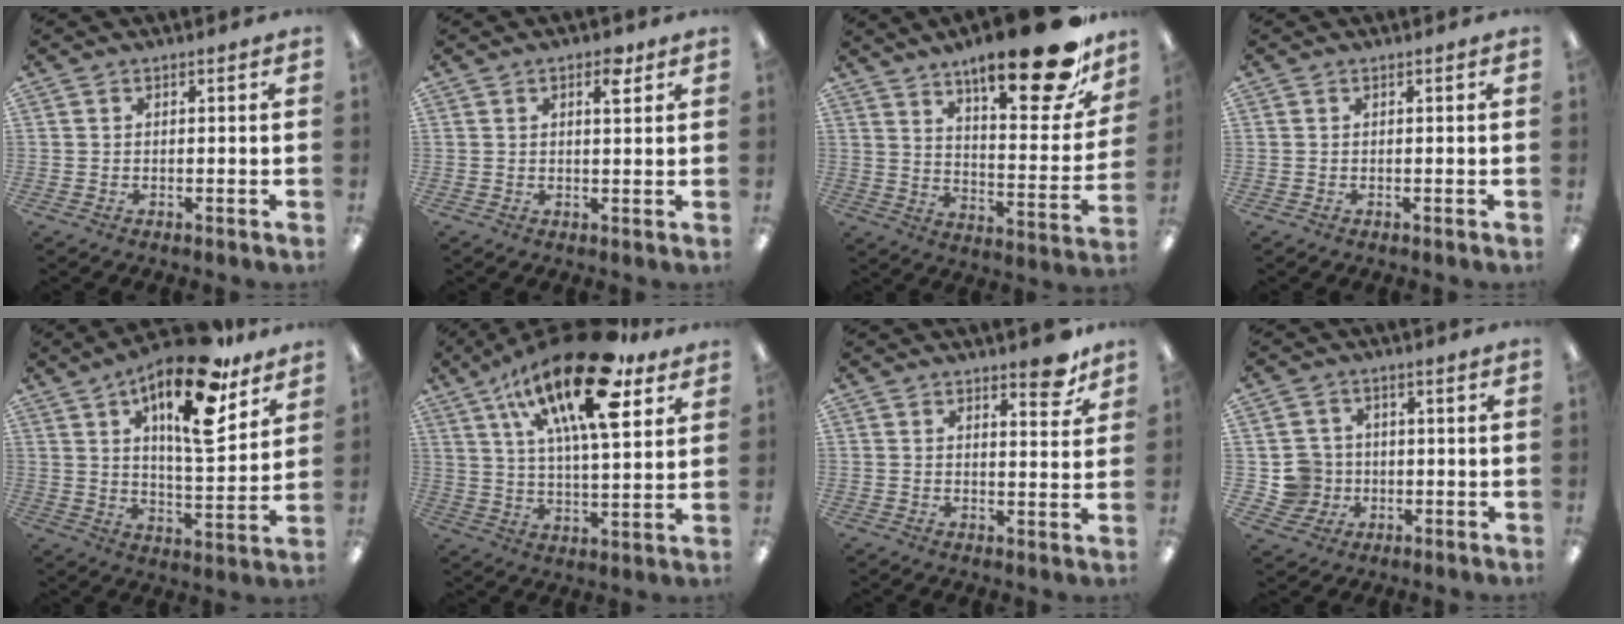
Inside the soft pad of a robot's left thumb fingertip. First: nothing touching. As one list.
[{"total": 4.1, "force": [2.4, 1.6, 2.9], "torque": [-0.031, -0.008, 0.034]}, {"total": 23.8, "force": [15.6, 7.5, 16.3], "torque": [-0.225, -0.107, 0.249]}, {"total": 0.0}, {"total": 20.6, "force": [11.8, 7.4, 15.2], "torque": [-0.227, -0.061, 0.186]}, {"total": 24.0, "force": [13.8, 8.4, 17.8], "torque": [-0.284, -0.066, 0.224]}, {"total": 6.3, "force": [5.0, 2.4, 3.1], "torque": [-0.017, -0.036, 0.079]}, {"total": 6.7, "force": [-0.3, 6.6, 0.6], "torque": [-0.027, 0.013, 0.003]}]